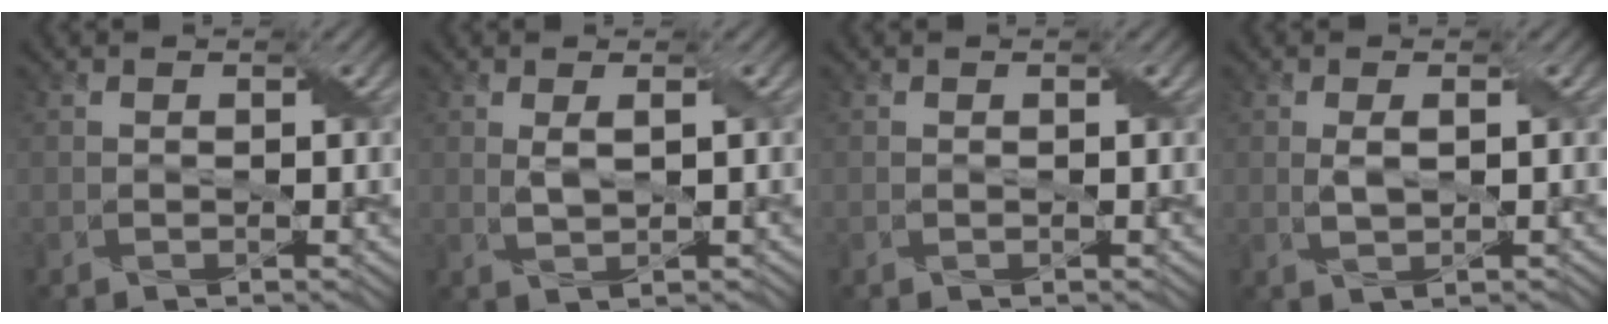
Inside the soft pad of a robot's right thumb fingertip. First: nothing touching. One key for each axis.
{"total": 1.8, "fx": 0.6, "fy": 0.5, "fz": 1.7, "tx": -0.040, "ty": 0.001, "tz": 0.016}
{"total": 0.0}
{"total": 2.0, "fx": 0.3, "fy": 0.8, "fz": 1.8, "tx": -0.043, "ty": 0.001, "tz": 0.009}